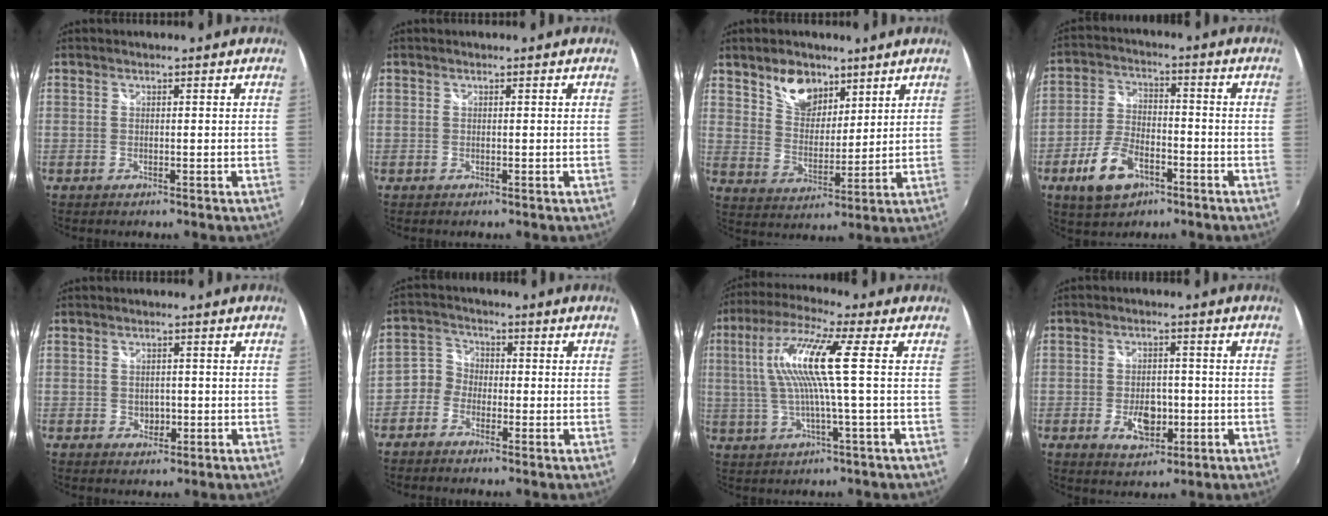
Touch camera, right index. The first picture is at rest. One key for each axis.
{"total": 0.0}
{"total": 9.2, "fx": 6.2, "fy": 5.6, "fz": 3.9, "tx": -0.059, "ty": 0.010, "tz": 0.115}
{"total": 10.4, "fx": -5.5, "fy": 5.7, "fz": 6.7, "tx": -0.147, "ty": 0.000, "tz": -0.097}
{"total": 2.9, "fx": -0.4, "fy": 2.4, "fz": 1.6, "tx": -0.026, "ty": -0.001, "tz": -0.005}
{"total": 4.4, "fx": -2.3, "fy": 3.7, "fz": 0.9, "tx": -0.016, "ty": 0.016, "tz": -0.061}
{"total": 11.8, "fx": 1.2, "fy": -0.2, "fz": 11.8, "tx": -0.226, "ty": 0.008, "tz": 0.023}
{"total": 6.7, "fx": -2.0, "fy": 4.3, "fz": 4.8, "tx": -0.093, "ty": -0.002, "tz": -0.026}